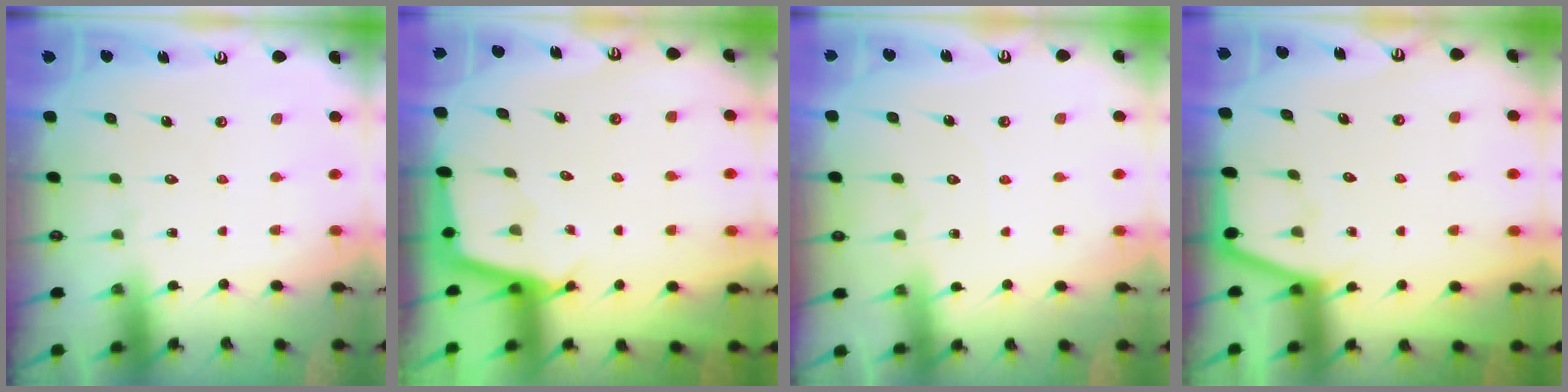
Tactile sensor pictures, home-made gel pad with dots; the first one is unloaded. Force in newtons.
{"total": 2.2, "press": 2.2, "slide": 0.2}
{"total": 2.7, "press": 2.7, "slide": 0.3}
{"total": 1.5, "press": 1.4, "slide": 0.2}